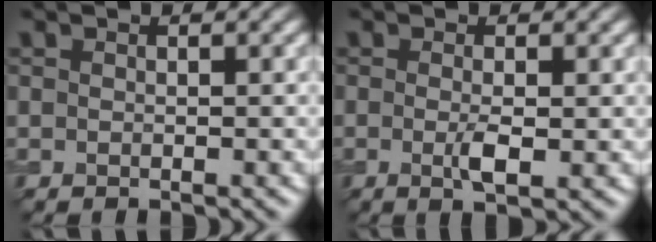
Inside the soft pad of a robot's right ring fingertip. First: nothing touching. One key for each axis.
{"total": 2.4, "fx": -0.3, "fy": 0.5, "fz": 2.3, "tx": -0.045, "ty": -0.006, "tz": -0.005}